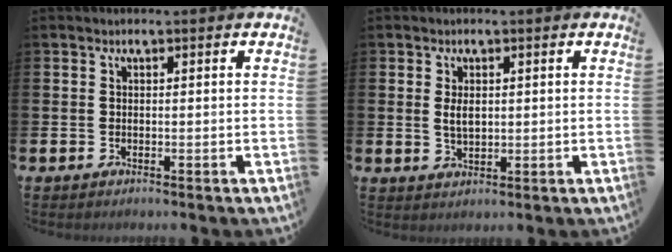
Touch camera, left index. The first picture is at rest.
{"total": 2.4, "force": [0.6, 1.2, 1.9], "torque": [-0.020, -0.002, 0.005]}